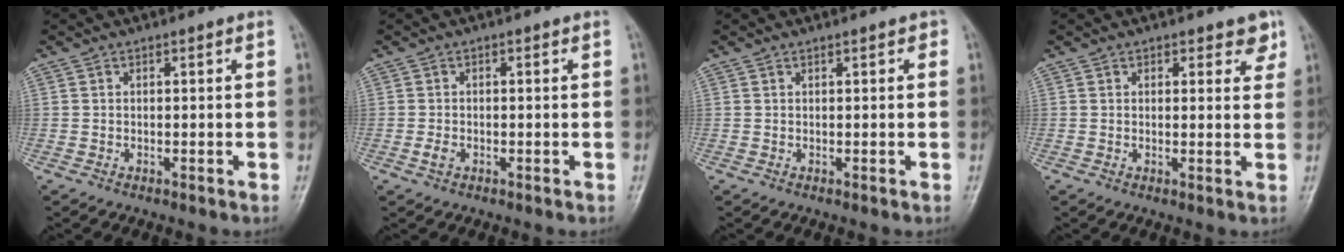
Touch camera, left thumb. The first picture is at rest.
{"total": 1.4, "force": [-0.6, 1.0, 0.9], "torque": [-0.018, -0.001, -0.013]}
{"total": 0.9, "force": [0.5, 0.4, 0.6], "torque": [-0.003, 0.000, 0.003]}
{"total": 3.5, "force": [2.2, 2.0, 1.7], "torque": [0.010, -0.010, 0.025]}